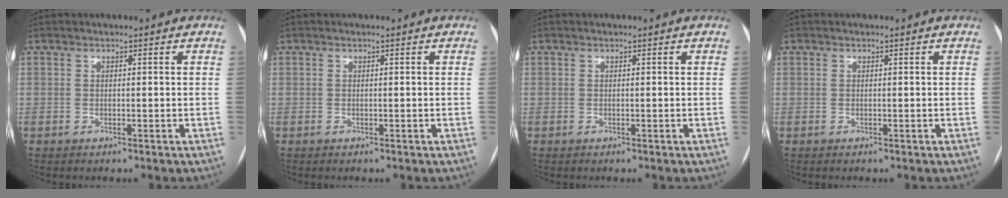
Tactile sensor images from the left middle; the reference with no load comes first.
{"total": 0.0}
{"total": 0.0}
{"total": 0.0}